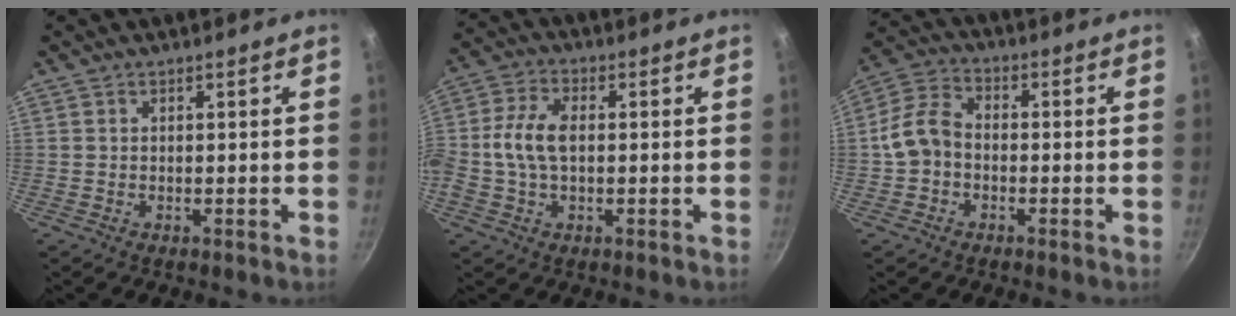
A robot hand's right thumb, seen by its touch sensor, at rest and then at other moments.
{"total": 8.0, "force": [0.0, 4.6, 6.5], "torque": [-0.143, 0.017, -0.005]}
{"total": 7.7, "force": [-1.2, 5.7, 4.9], "torque": [-0.090, 0.028, -0.036]}